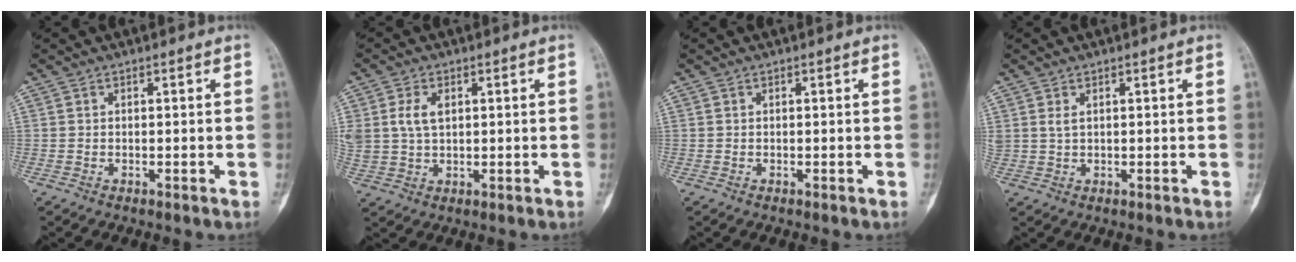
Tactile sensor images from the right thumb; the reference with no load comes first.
{"total": 6.2, "force": [1.7, 4.0, 4.5], "torque": [-0.095, 0.003, 0.038]}
{"total": 0.0}
{"total": 1.4, "force": [0.7, 0.7, 1.0], "torque": [-0.024, 0.001, 0.022]}